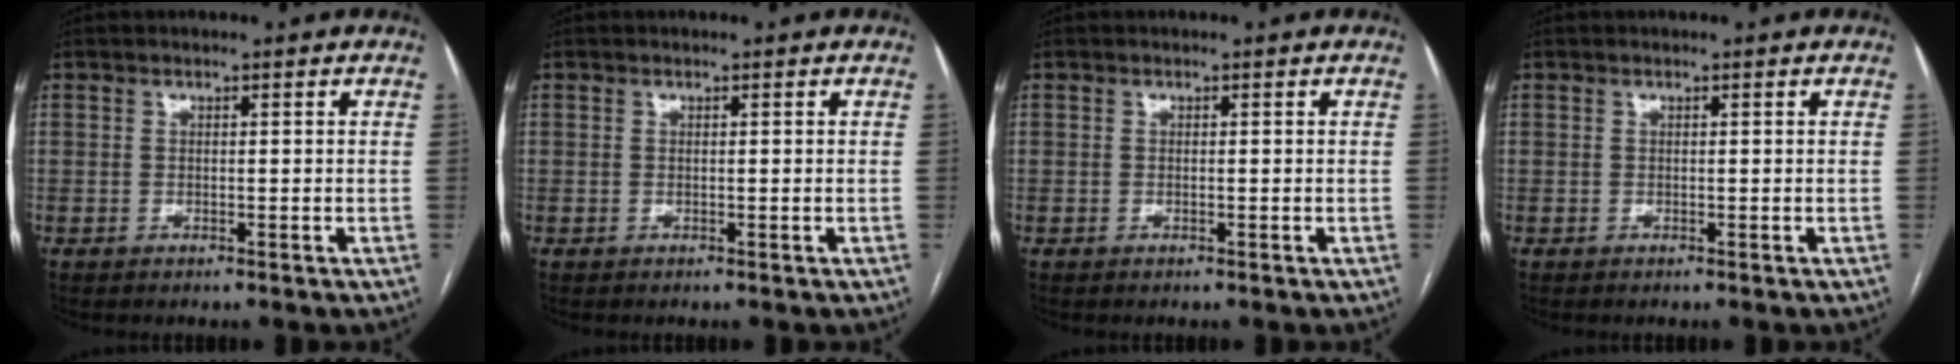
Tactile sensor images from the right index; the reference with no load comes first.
{"total": 0.0}
{"total": 0.0}
{"total": 0.0}